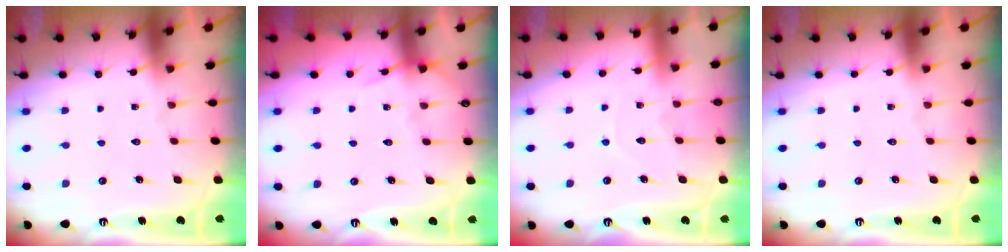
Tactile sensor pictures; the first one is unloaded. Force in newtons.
{"total": 5.0, "press": 5.0, "slide": 0.7}
{"total": 4.7, "press": 4.6, "slide": 0.4}
{"total": 0.0}